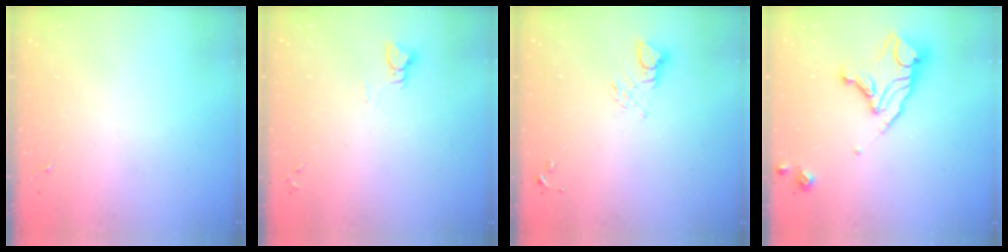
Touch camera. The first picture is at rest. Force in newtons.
{"total": 2.9, "press": 2.9, "slide": 0.3}
{"total": 3.8, "press": 3.8, "slide": 0.3}
{"total": 14.3, "press": 14.3, "slide": 1.0}